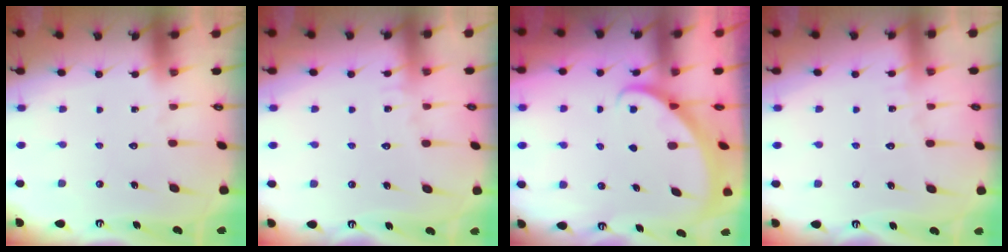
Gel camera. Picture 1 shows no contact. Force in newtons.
{"total": 5.2, "press": 5.2, "slide": 0.5}
{"total": 2.0, "press": 2.0, "slide": 0.1}
{"total": 2.5, "press": 2.5, "slide": 0.2}